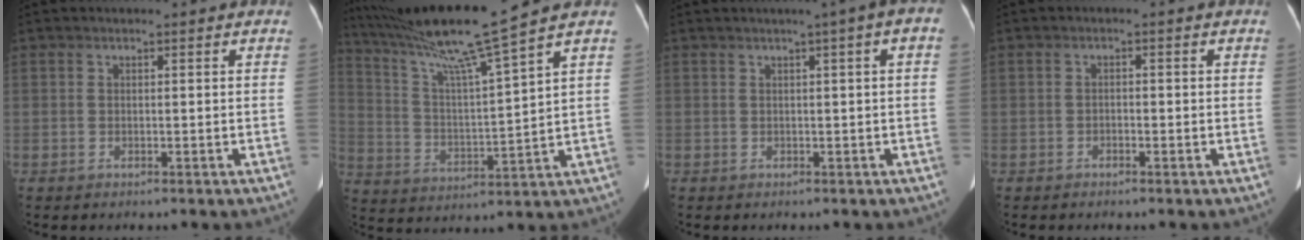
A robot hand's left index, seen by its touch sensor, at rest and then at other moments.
{"total": 14.2, "force": [11.3, -3.0, 8.0], "torque": [-0.146, -0.009, 0.205]}
{"total": 3.4, "force": [1.0, 0.6, 3.2], "torque": [-0.038, 0.025, 0.008]}
{"total": 0.8, "force": [-0.6, 0.3, 0.4], "torque": [-0.004, 0.003, -0.012]}